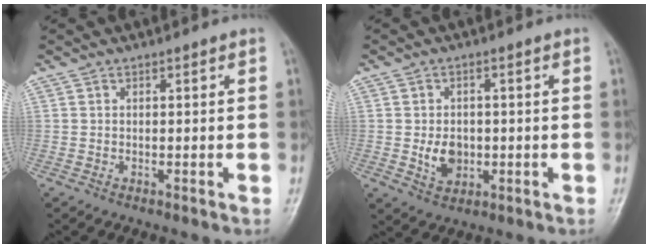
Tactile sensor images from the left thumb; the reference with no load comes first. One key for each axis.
{"total": 5.4, "fx": -0.6, "fy": 4.2, "fz": 3.4, "tx": -0.040, "ty": -0.002, "tz": -0.002}